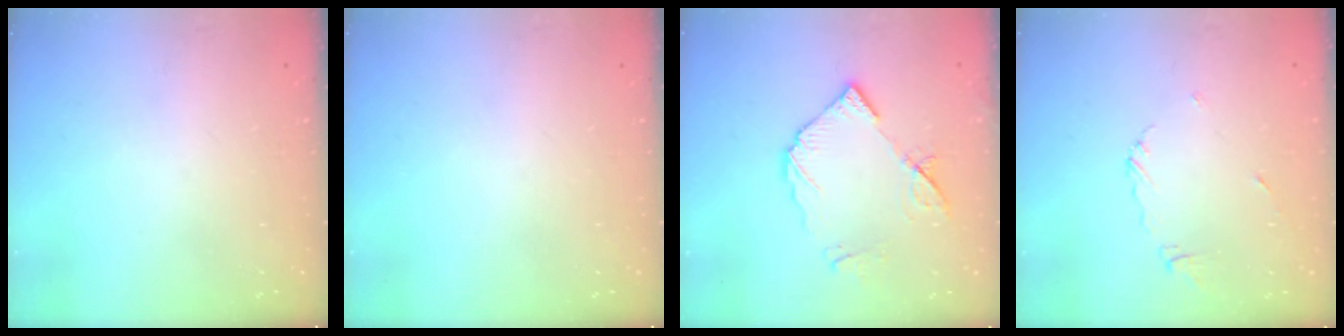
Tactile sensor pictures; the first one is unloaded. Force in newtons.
{"total": 0.0}
{"total": 10.3, "press": 10.3, "slide": 0.6}
{"total": 6.9, "press": 6.9, "slide": 0.1}